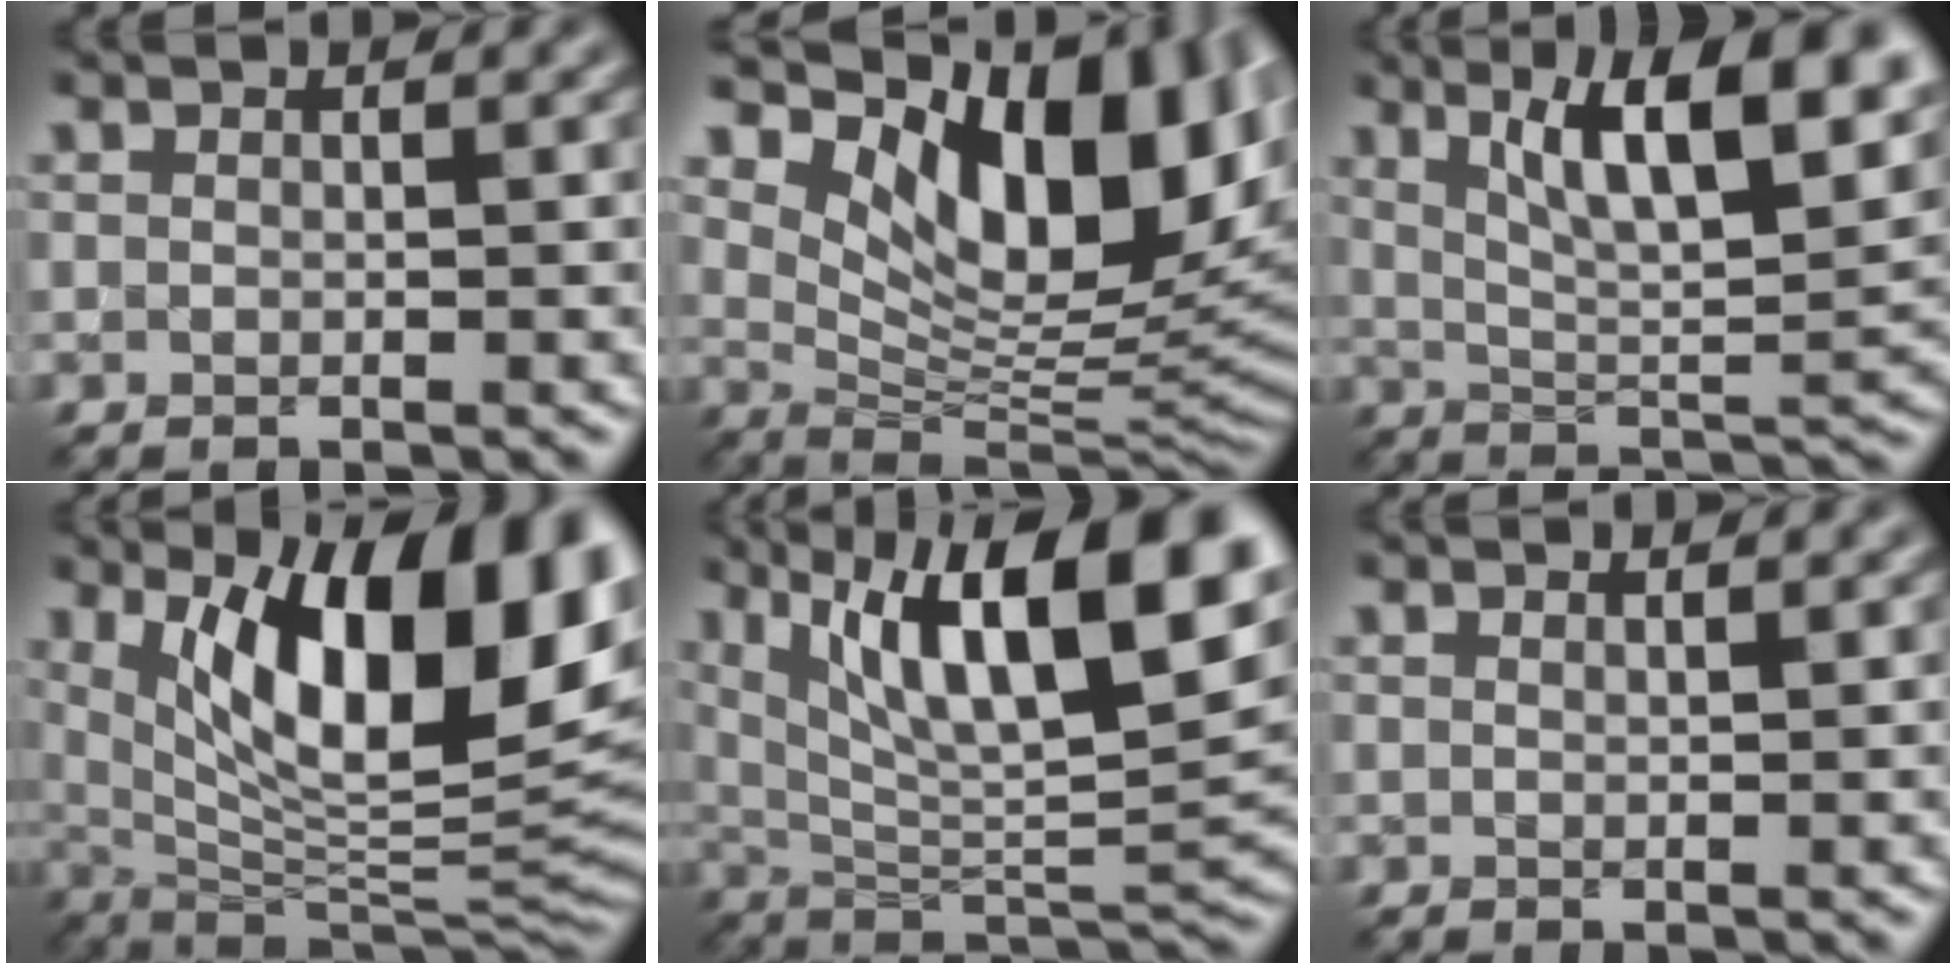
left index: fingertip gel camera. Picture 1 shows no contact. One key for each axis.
{"total": 13.7, "fx": 5.7, "fy": 6.8, "fz": 10.5, "tx": -0.149, "ty": -0.006, "tz": 0.105}
{"total": 12.0, "fx": 5.8, "fy": 3.8, "fz": 9.8, "tx": -0.132, "ty": 0.007, "tz": 0.090}
{"total": 15.1, "fx": 5.3, "fy": 5.6, "fz": 13.1, "tx": -0.170, "ty": -0.005, "tz": 0.081}
{"total": 14.4, "fx": 6.1, "fy": 4.7, "fz": 12.1, "tx": -0.191, "ty": 0.002, "tz": 0.105}
{"total": 0.7, "fx": 0.6, "fy": 0.1, "fz": 0.3, "tx": -0.003, "ty": 0.001, "tz": 0.010}